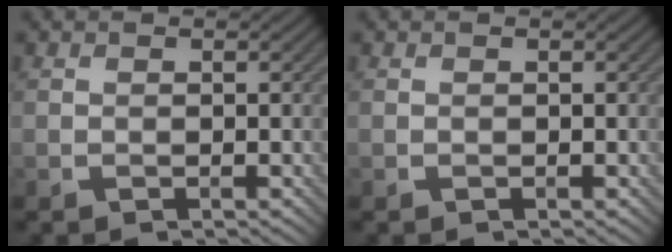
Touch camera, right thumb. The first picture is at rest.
{"total": 0.0}